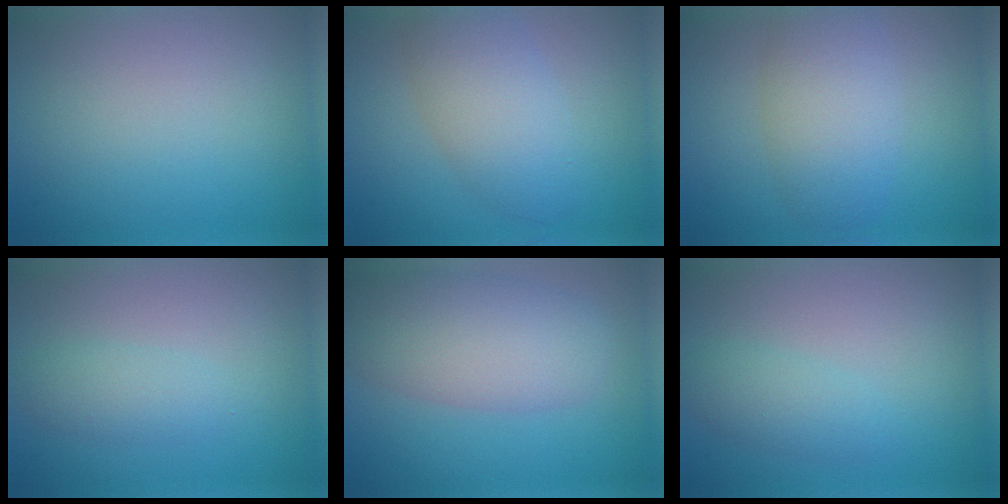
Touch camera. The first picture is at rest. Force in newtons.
{"total": 5.1, "press": 5.1, "slide": 0.3}
{"total": 5.5, "press": 5.5, "slide": 0.4}
{"total": 2.0, "press": 2.0, "slide": 0.1}
{"total": 6.8, "press": 6.8, "slide": 0.4}
{"total": 2.0, "press": 2.0, "slide": 0.1}